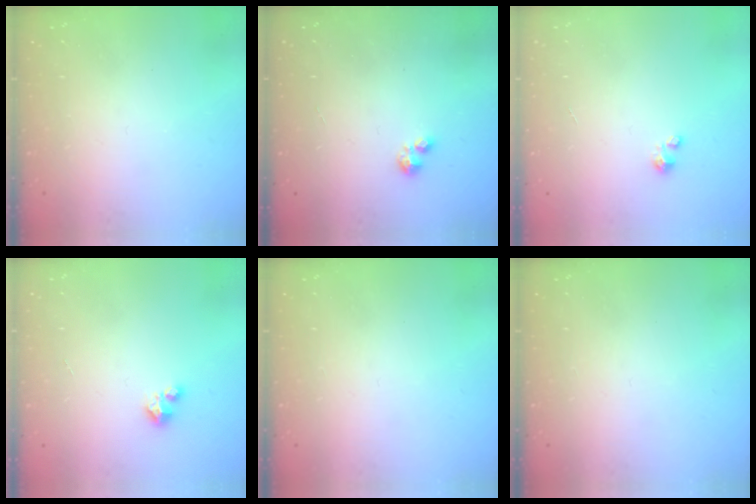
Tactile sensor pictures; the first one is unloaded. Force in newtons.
{"total": 0.7, "press": 0.6, "slide": 0.2}
{"total": 1.2, "press": 1.1, "slide": 0.1}
{"total": 1.5, "press": 1.5, "slide": 0.2}
{"total": 0.0}
{"total": 0.0}